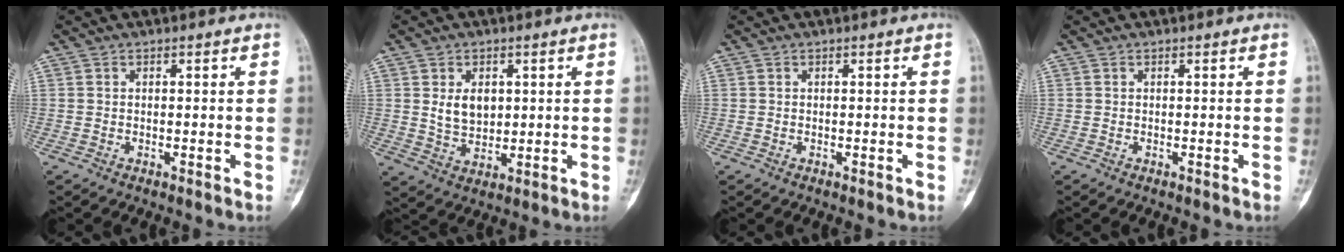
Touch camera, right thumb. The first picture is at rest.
{"total": 6.1, "force": [1.5, 4.2, 4.2], "torque": [-0.055, -0.013, 0.035]}
{"total": 0.0}
{"total": 0.0}